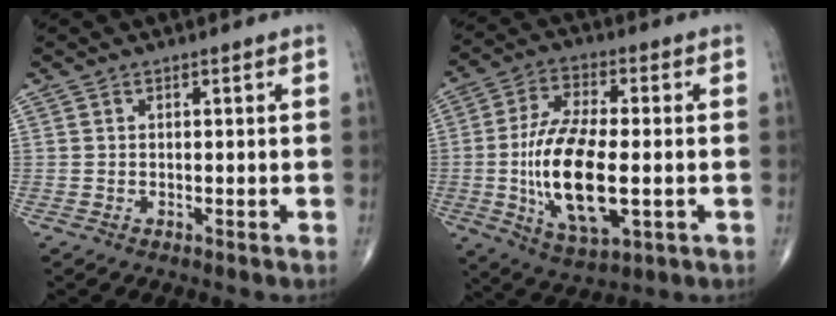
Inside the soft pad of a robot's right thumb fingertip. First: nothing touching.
{"total": 17.3, "force": [-2.2, 7.3, 15.5], "torque": [-0.298, -0.004, -0.034]}